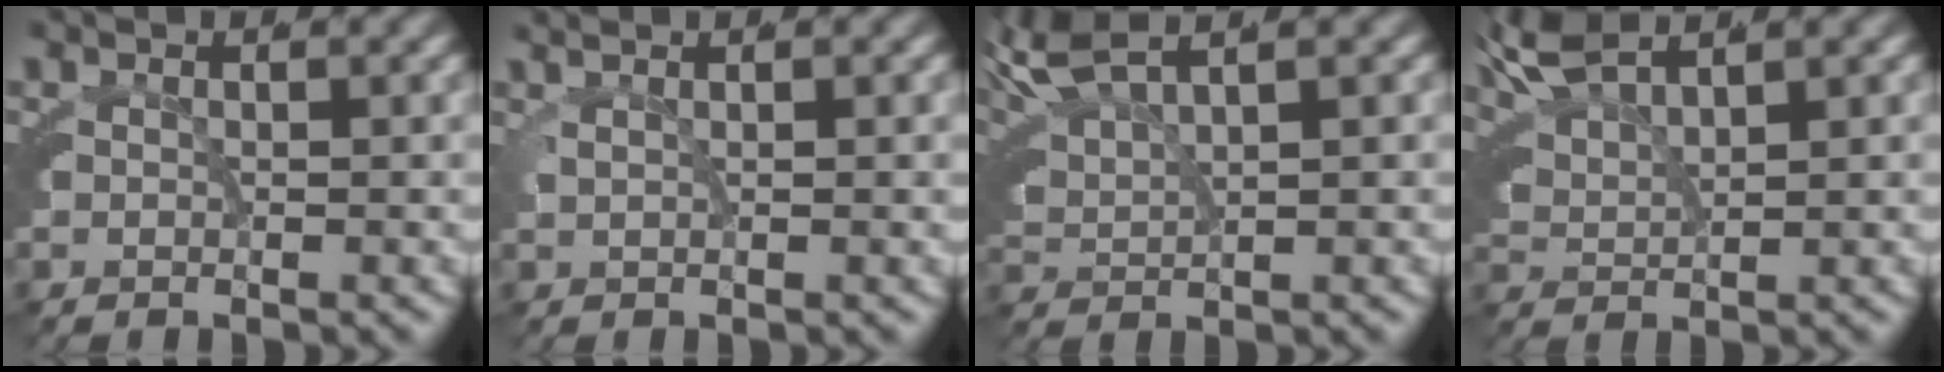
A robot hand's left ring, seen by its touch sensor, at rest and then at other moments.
{"total": 1.9, "force": [1.4, 0.4, 1.2], "torque": [-0.015, 0.005, 0.023]}
{"total": 5.5, "force": [3.6, 2.7, 3.2], "torque": [-0.083, 0.004, 0.061]}
{"total": 4.8, "force": [3.5, 2.2, 2.5], "torque": [-0.076, 0.000, 0.063]}